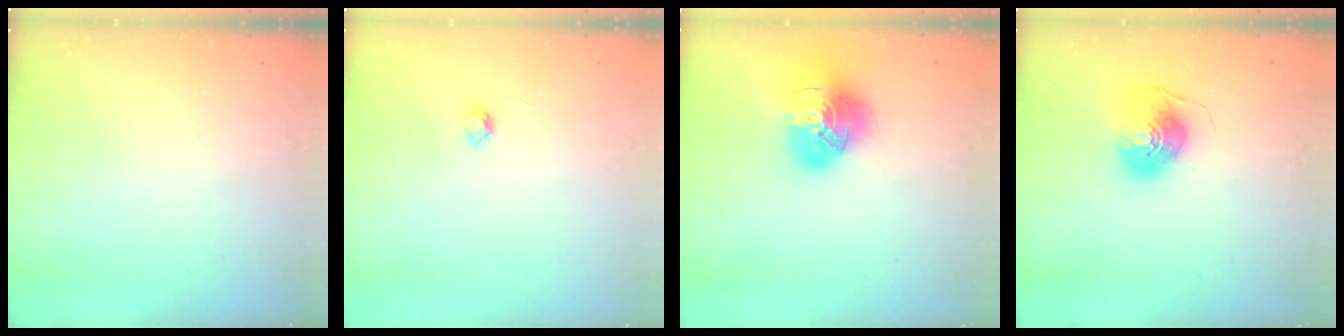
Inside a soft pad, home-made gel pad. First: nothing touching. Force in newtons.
{"total": 3.1, "press": 3.1, "slide": 0.4}
{"total": 17.6, "press": 17.5, "slide": 1.7}
{"total": 9.8, "press": 9.7, "slide": 1.4}